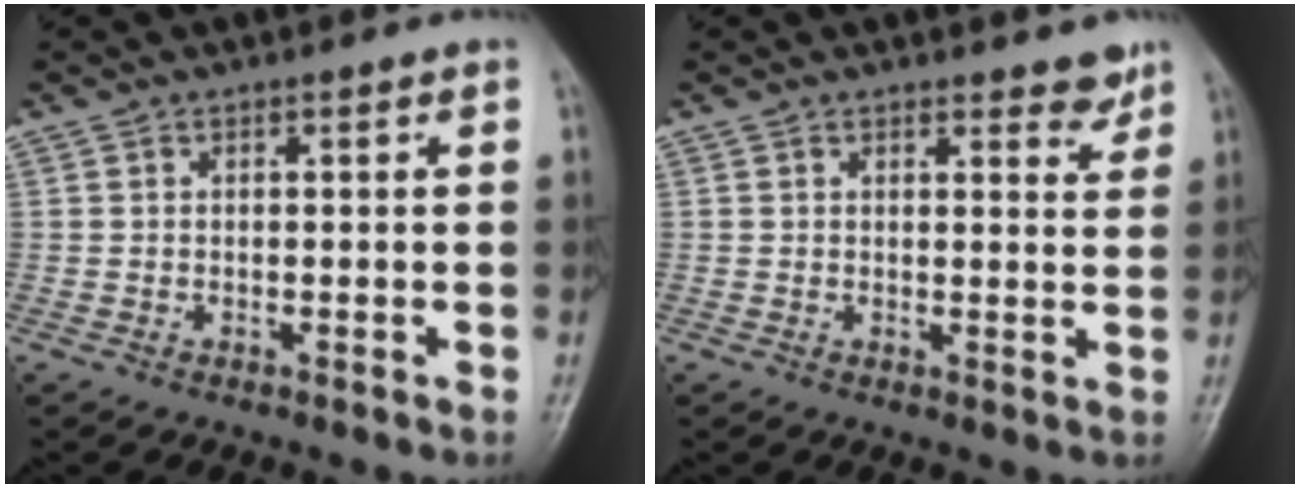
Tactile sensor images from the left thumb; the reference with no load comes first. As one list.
[{"total": 3.1, "force": [2.5, 1.1, 1.5], "torque": [-0.002, -0.018, 0.031]}]